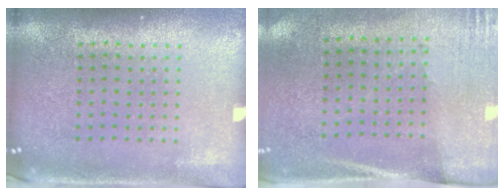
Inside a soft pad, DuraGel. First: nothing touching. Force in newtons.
{"total": 2.7, "press": 2.4, "slide": 1.3}